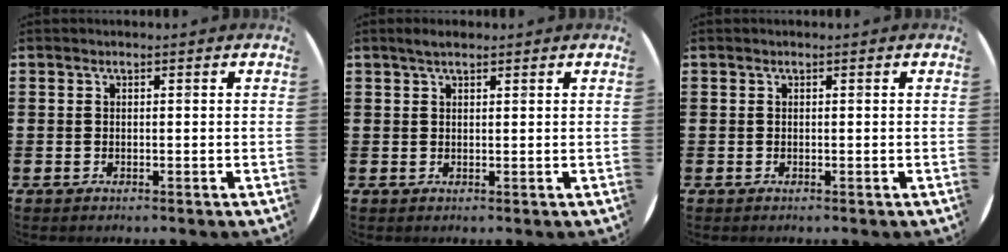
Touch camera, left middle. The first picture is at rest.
{"total": 1.7, "force": [1.3, 0.4, 0.9], "torque": [-0.020, 0.004, 0.024]}
{"total": 0.0}